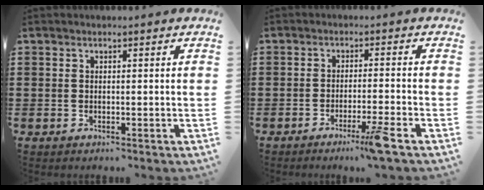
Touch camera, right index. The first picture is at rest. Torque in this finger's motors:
{"motor_torque": [-0.04, -0.08, 0.28, 0.03]}